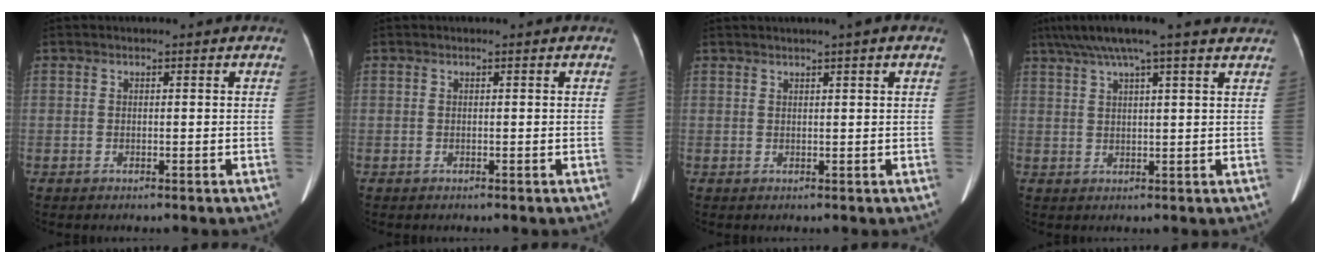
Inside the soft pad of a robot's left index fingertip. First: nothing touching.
{"total": 0.0}
{"total": 2.1, "force": [1.3, -0.2, 1.6], "torque": [-0.030, 0.012, 0.022]}
{"total": 14.8, "force": [12.0, 0.8, 8.5], "torque": [-0.150, 0.053, 0.160]}